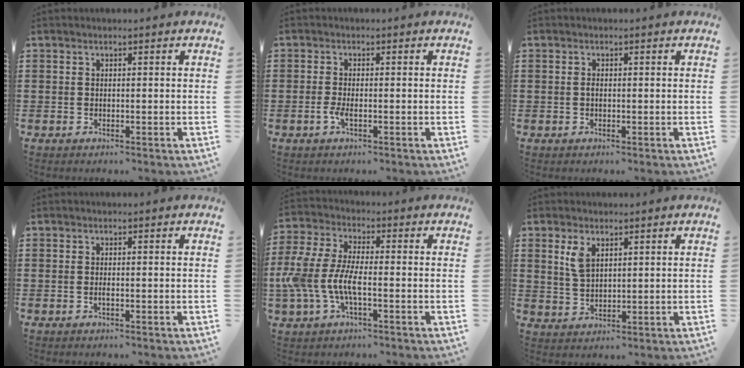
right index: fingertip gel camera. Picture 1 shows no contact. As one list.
[{"total": 2.0, "force": [-0.8, 0.3, 1.8], "torque": [-0.048, -0.007, -0.020]}, {"total": 0.6, "force": [-0.1, 0.3, 0.5], "torque": [-0.012, -0.002, -0.002]}, {"total": 0.7, "force": [-0.3, 0.1, 0.6], "torque": [-0.012, -0.003, -0.004]}, {"total": 7.4, "force": [-2.4, 3.0, 6.4], "torque": [-0.165, -0.016, -0.052]}, {"total": 3.5, "force": [1.7, 1.8, 2.4], "torque": [-0.055, 0.006, 0.032]}]